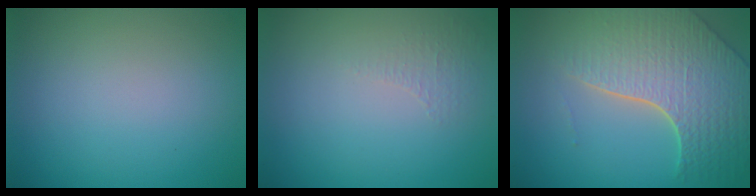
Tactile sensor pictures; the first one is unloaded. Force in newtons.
{"total": 0.8, "press": 0.4, "slide": 0.7}
{"total": 7.7, "press": 5.6, "slide": 5.3}